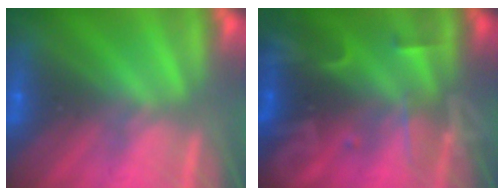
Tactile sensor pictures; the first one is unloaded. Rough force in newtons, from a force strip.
{"total": 2.4}